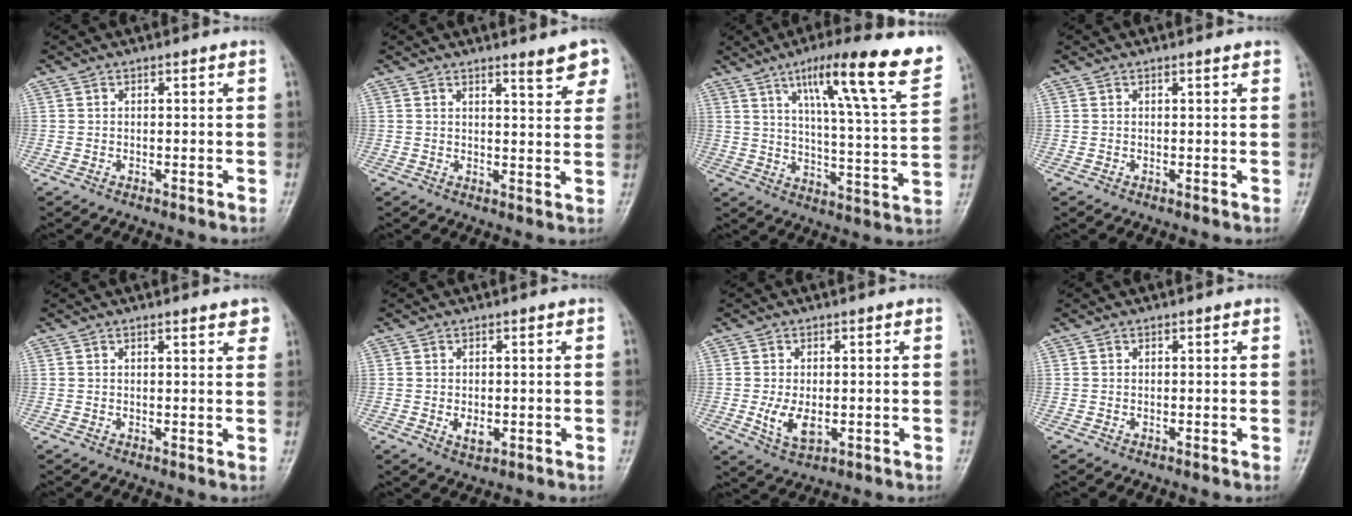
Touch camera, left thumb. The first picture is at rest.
{"total": 5.0, "force": [3.5, 1.0, 3.5], "torque": [-0.031, -0.023, 0.044]}
{"total": 21.0, "force": [12.0, 2.5, 17.1], "torque": [-0.226, -0.038, 0.177]}
{"total": 0.9, "force": [0.6, 0.2, 0.7], "torque": [-0.007, 0.000, 0.007]}
{"total": 2.9, "force": [2.0, 0.8, 1.9], "torque": [-0.011, -0.005, 0.021]}
{"total": 3.0, "force": [-0.5, 2.0, 2.2], "torque": [-0.028, -0.004, -0.004]}
{"total": 5.6, "force": [-0.9, 3.3, 4.4], "torque": [-0.080, -0.011, -0.012]}
{"total": 0.0}